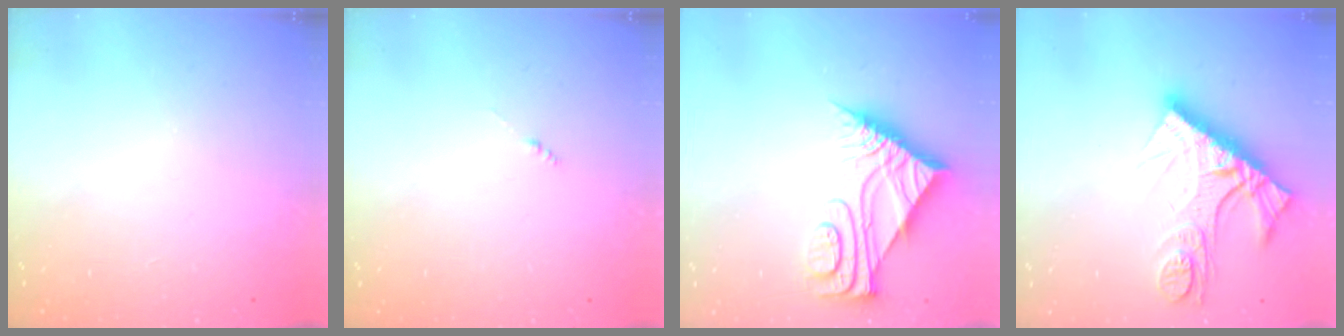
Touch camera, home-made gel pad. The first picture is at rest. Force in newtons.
{"total": 0.0}
{"total": 8.3, "press": 8.3, "slide": 0.5}
{"total": 14.2, "press": 14.1, "slide": 1.5}